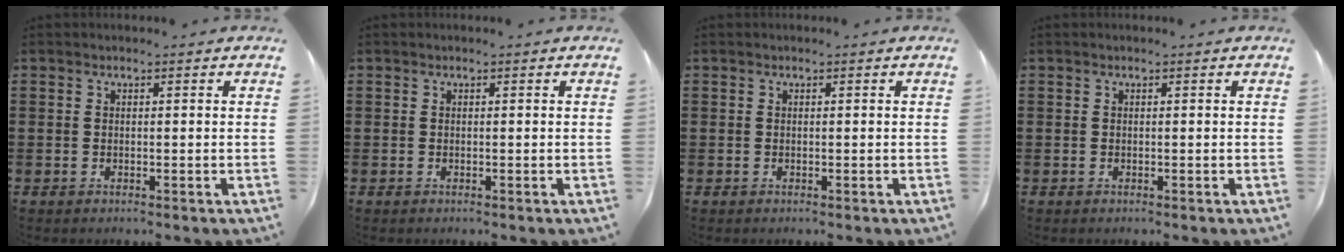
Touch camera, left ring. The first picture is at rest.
{"total": 0.0}
{"total": 0.0}
{"total": 0.0}